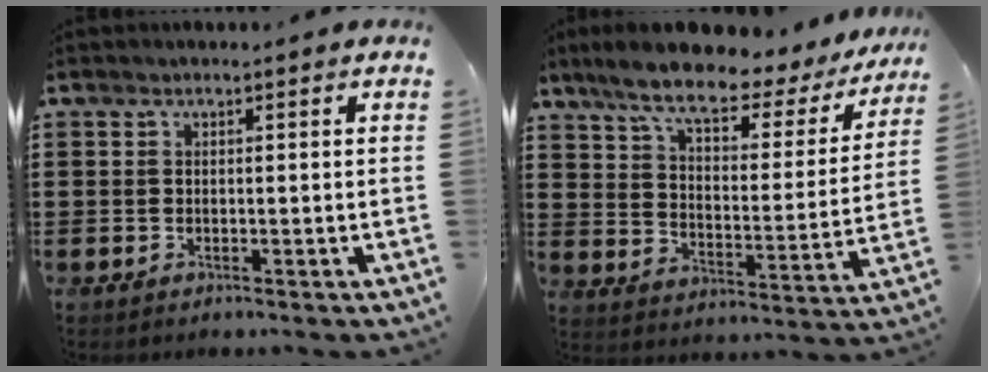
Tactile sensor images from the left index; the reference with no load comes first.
{"total": 8.9, "force": [7.0, 1.7, 5.2], "torque": [-0.122, -0.037, 0.113]}